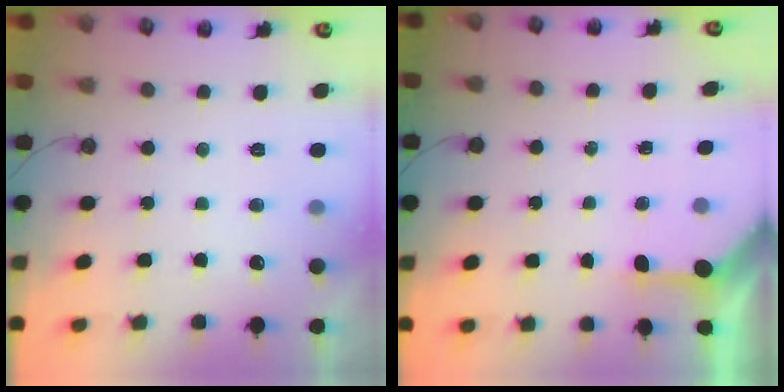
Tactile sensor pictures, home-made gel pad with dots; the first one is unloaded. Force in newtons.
{"total": 3.3, "press": 3.3, "slide": 0.3}